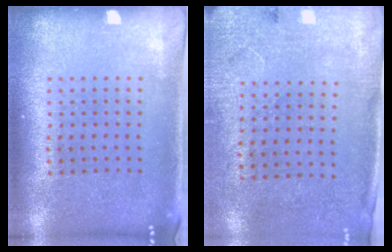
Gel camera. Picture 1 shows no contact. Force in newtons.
{"total": 2.6, "press": 2.2, "slide": 1.5}